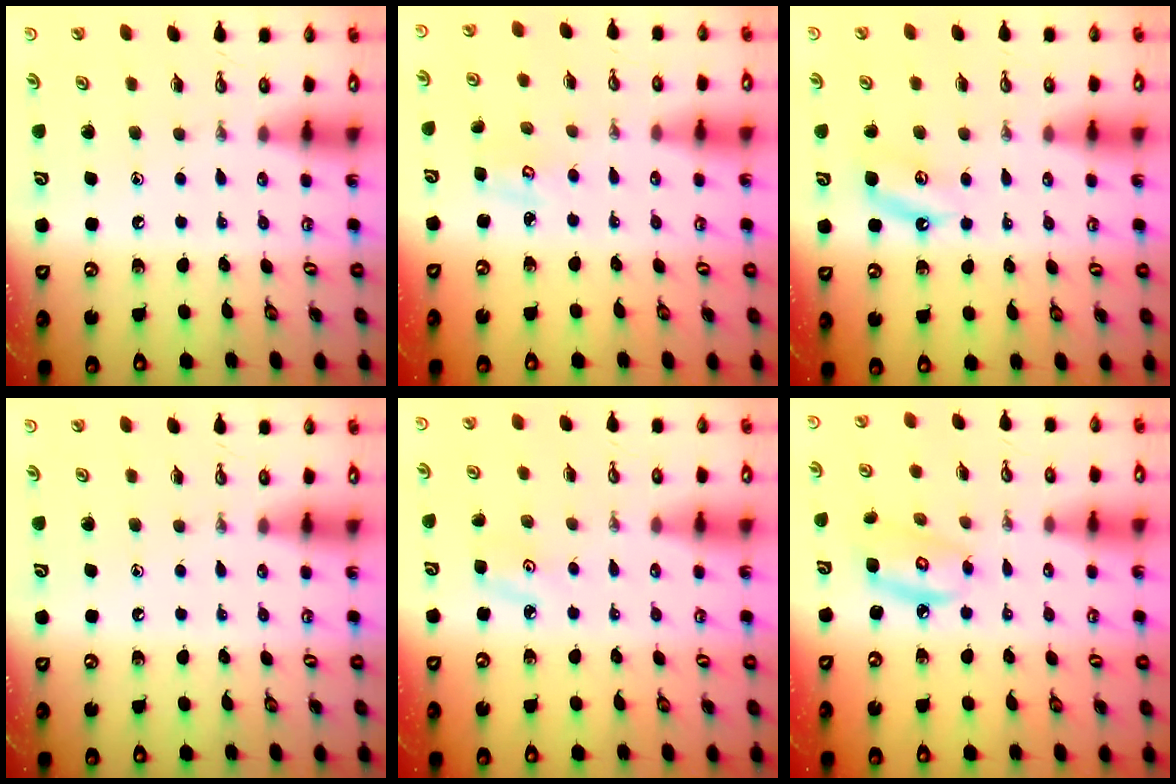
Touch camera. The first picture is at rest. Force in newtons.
{"total": 2.6, "press": 2.6, "slide": 0.3}
{"total": 4.5, "press": 4.4, "slide": 0.8}
{"total": 0.0}
{"total": 4.5, "press": 4.4, "slide": 0.6}
{"total": 6.9, "press": 6.9, "slide": 0.3}